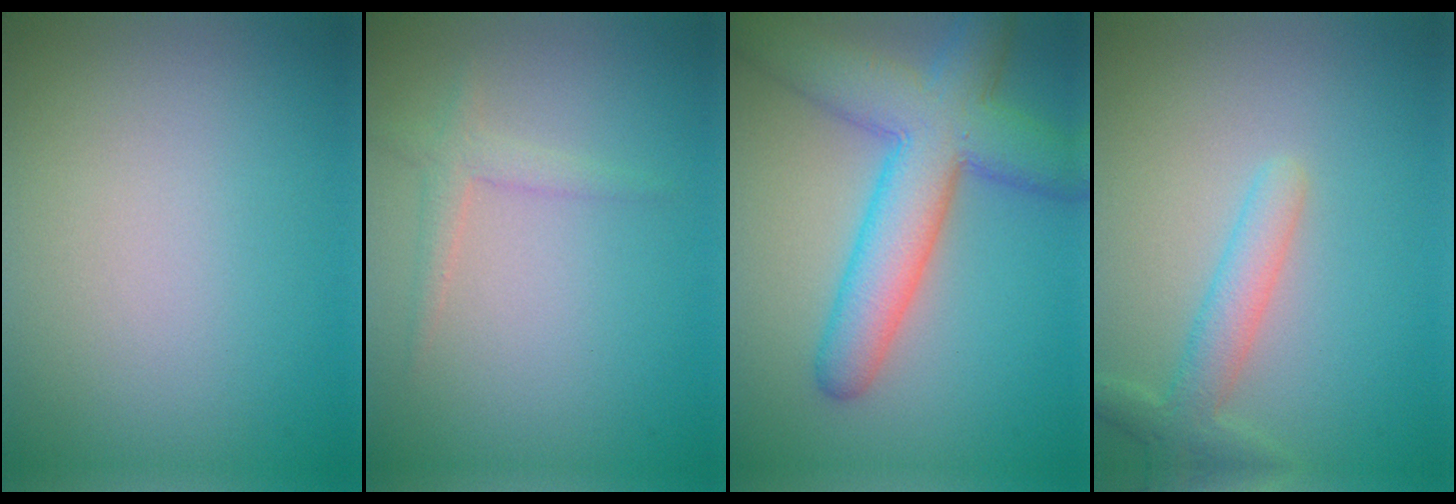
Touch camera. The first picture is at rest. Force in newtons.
{"total": 1.6, "press": 1.6, "slide": 0.1}
{"total": 8.7, "press": 8.7, "slide": 0.2}
{"total": 3.0, "press": 3.0, "slide": 0.2}